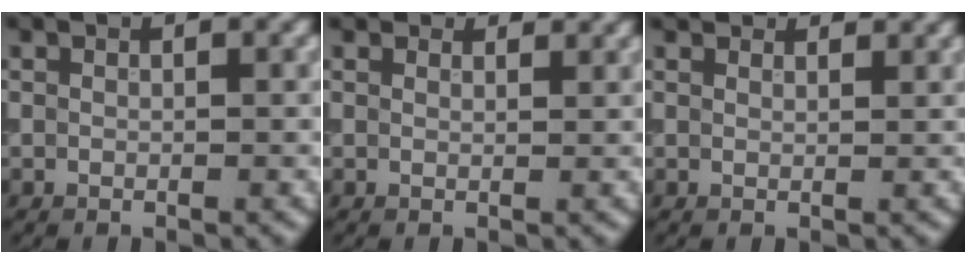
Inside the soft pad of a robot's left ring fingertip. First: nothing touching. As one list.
[{"total": 2.8, "force": [2.6, 0.9, 0.7], "torque": [-0.013, -0.004, 0.032]}, {"total": 4.1, "force": [3.7, 1.3, 1.4], "torque": [-0.028, 0.006, 0.044]}]